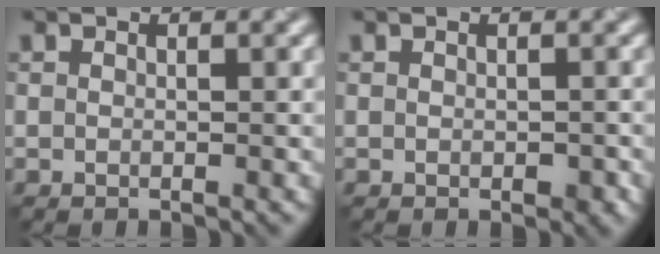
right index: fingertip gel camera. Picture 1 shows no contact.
{"total": 1.0, "force": [-0.5, 0.6, 0.6], "torque": [-0.009, -0.004, -0.003]}